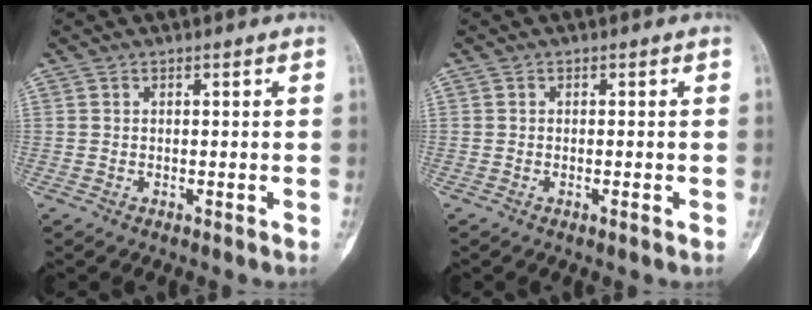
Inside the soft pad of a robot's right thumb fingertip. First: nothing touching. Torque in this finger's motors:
{"motor_torque": [-0.32, -0.10, -0.10, -0.02, -0.03]}